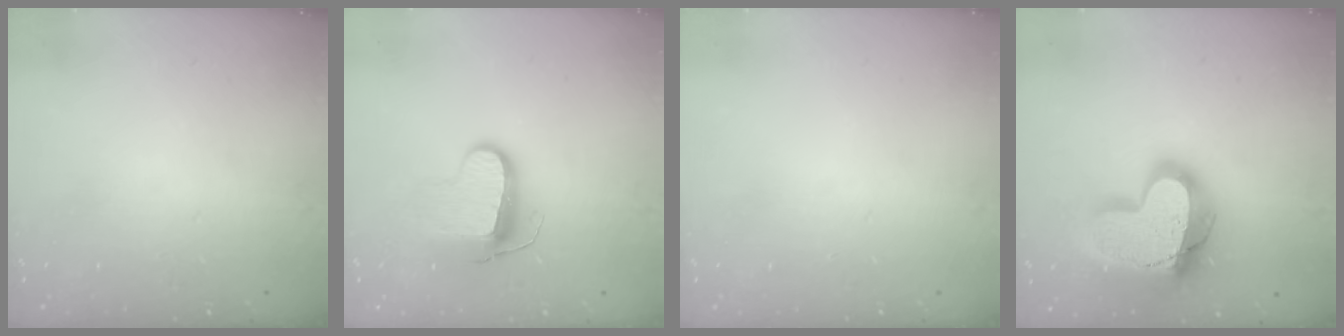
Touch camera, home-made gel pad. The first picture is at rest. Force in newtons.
{"total": 10.3, "press": 10.3, "slide": 0.4}
{"total": 0.0}
{"total": 23.4, "press": 23.3, "slide": 1.9}